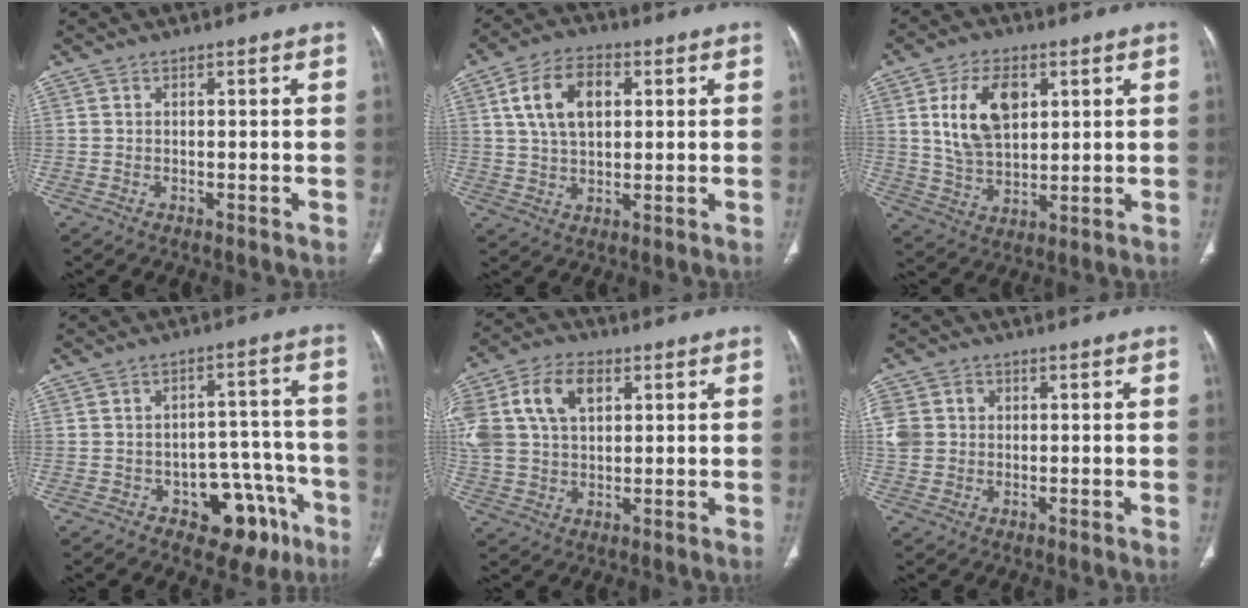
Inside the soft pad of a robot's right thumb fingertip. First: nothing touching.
{"total": 10.9, "force": [3.0, 6.7, 8.0], "torque": [-0.132, 0.006, 0.053]}
{"total": 12.6, "force": [3.8, 7.8, 9.2], "torque": [-0.148, -0.012, 0.079]}
{"total": 12.5, "force": [-6.3, 7.6, 7.6], "torque": [-0.050, 0.052, -0.075]}
{"total": 17.2, "force": [5.5, 11.6, 11.4], "torque": [-0.252, 0.018, 0.102]}
{"total": 7.3, "force": [1.2, 6.5, 3.1], "torque": [-0.062, 0.013, 0.029]}